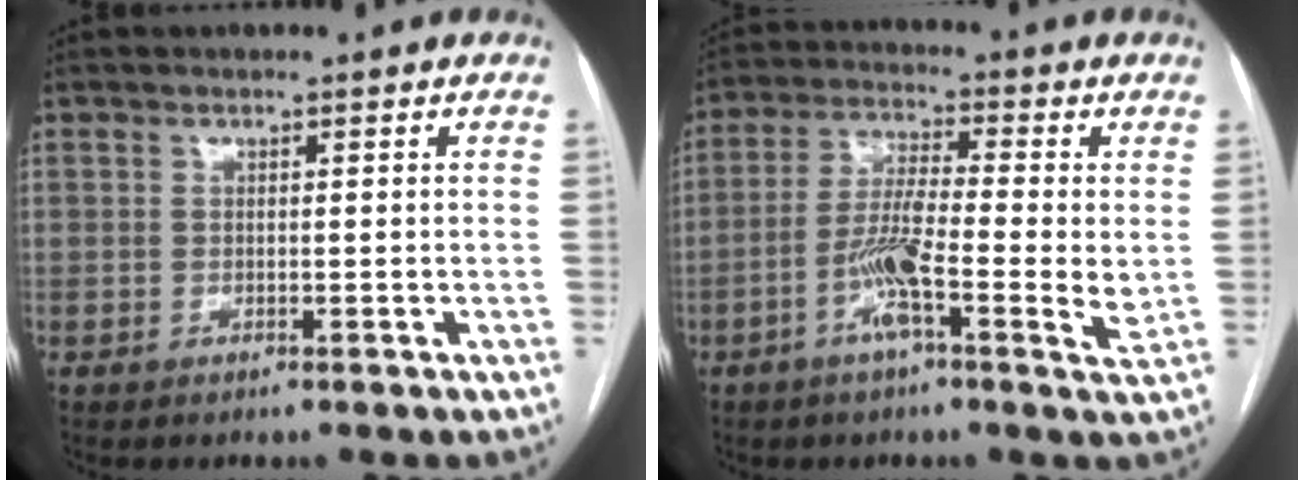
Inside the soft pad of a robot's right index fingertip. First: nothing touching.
{"total": 10.1, "force": [-2.0, 1.0, 9.8], "torque": [-0.179, -0.002, -0.048]}